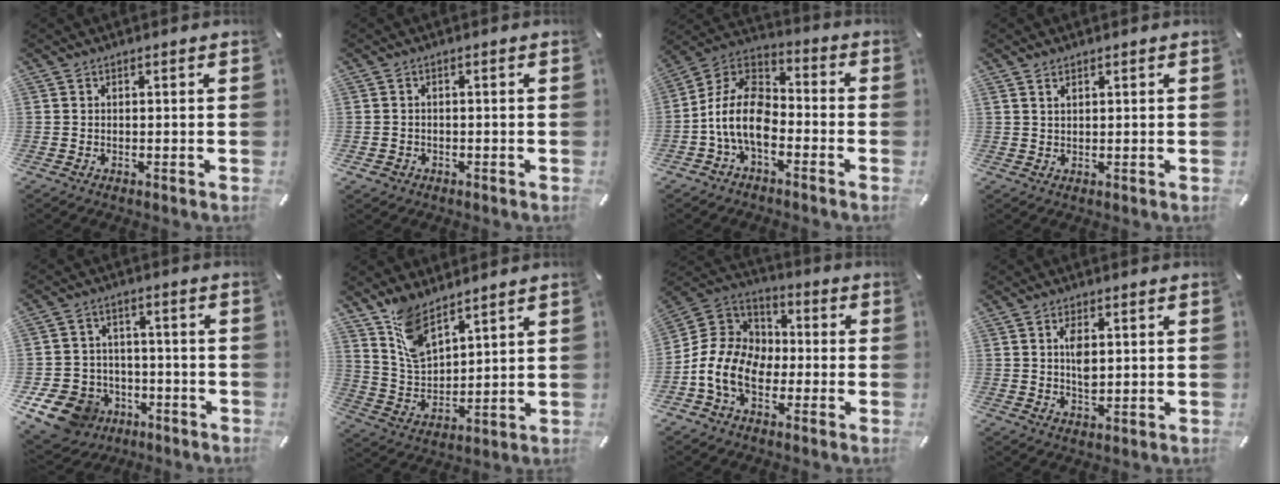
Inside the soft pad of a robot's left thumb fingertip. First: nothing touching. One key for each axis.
{"total": 1.6, "fx": -0.6, "fy": 1.4, "fz": 0.4, "tx": -0.008, "ty": 0.006, "tz": -0.017}
{"total": 13.4, "fx": -6.2, "fy": 7.7, "fz": 9.1, "tx": -0.197, "ty": 0.021, "tz": -0.122}
{"total": 1.5, "fx": 0.9, "fy": 0.7, "fz": 0.9, "tx": -0.020, "ty": 0.000, "tz": 0.017}
{"total": 11.7, "fx": -5.7, "fy": 9.3, "fz": 4.2, "tx": -0.097, "ty": 0.036, "tz": -0.098}
{"total": 9.9, "fx": 7.6, "fy": 4.4, "fz": 4.7, "tx": -0.115, "ty": -0.033, "tz": 0.148}
{"total": 12.6, "fx": -5.1, "fy": 9.3, "fz": 6.8, "tx": -0.163, "ty": 0.021, "tz": -0.097}
{"total": 4.8, "fx": 0.9, "fy": 2.4, "fz": 4.0, "tx": -0.077, "ty": -0.002, "tz": 0.008}